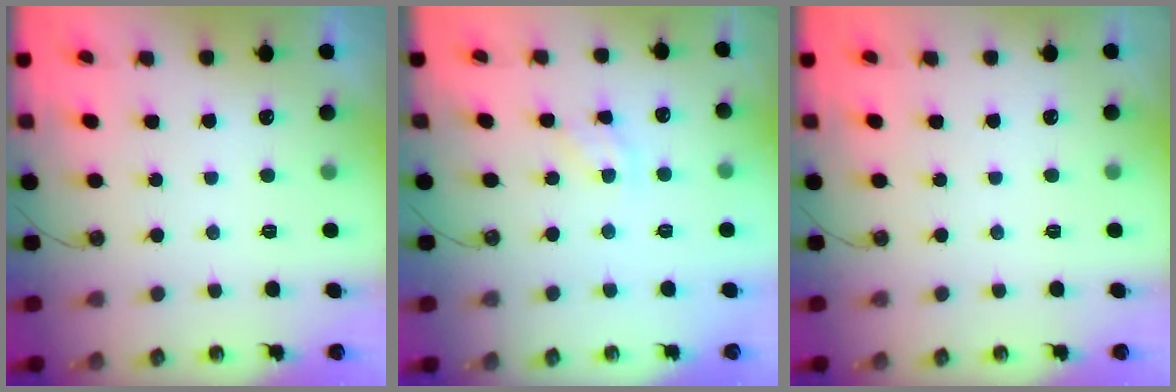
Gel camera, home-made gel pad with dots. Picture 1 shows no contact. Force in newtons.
{"total": 4.2, "press": 4.2, "slide": 0.2}
{"total": 0.0}